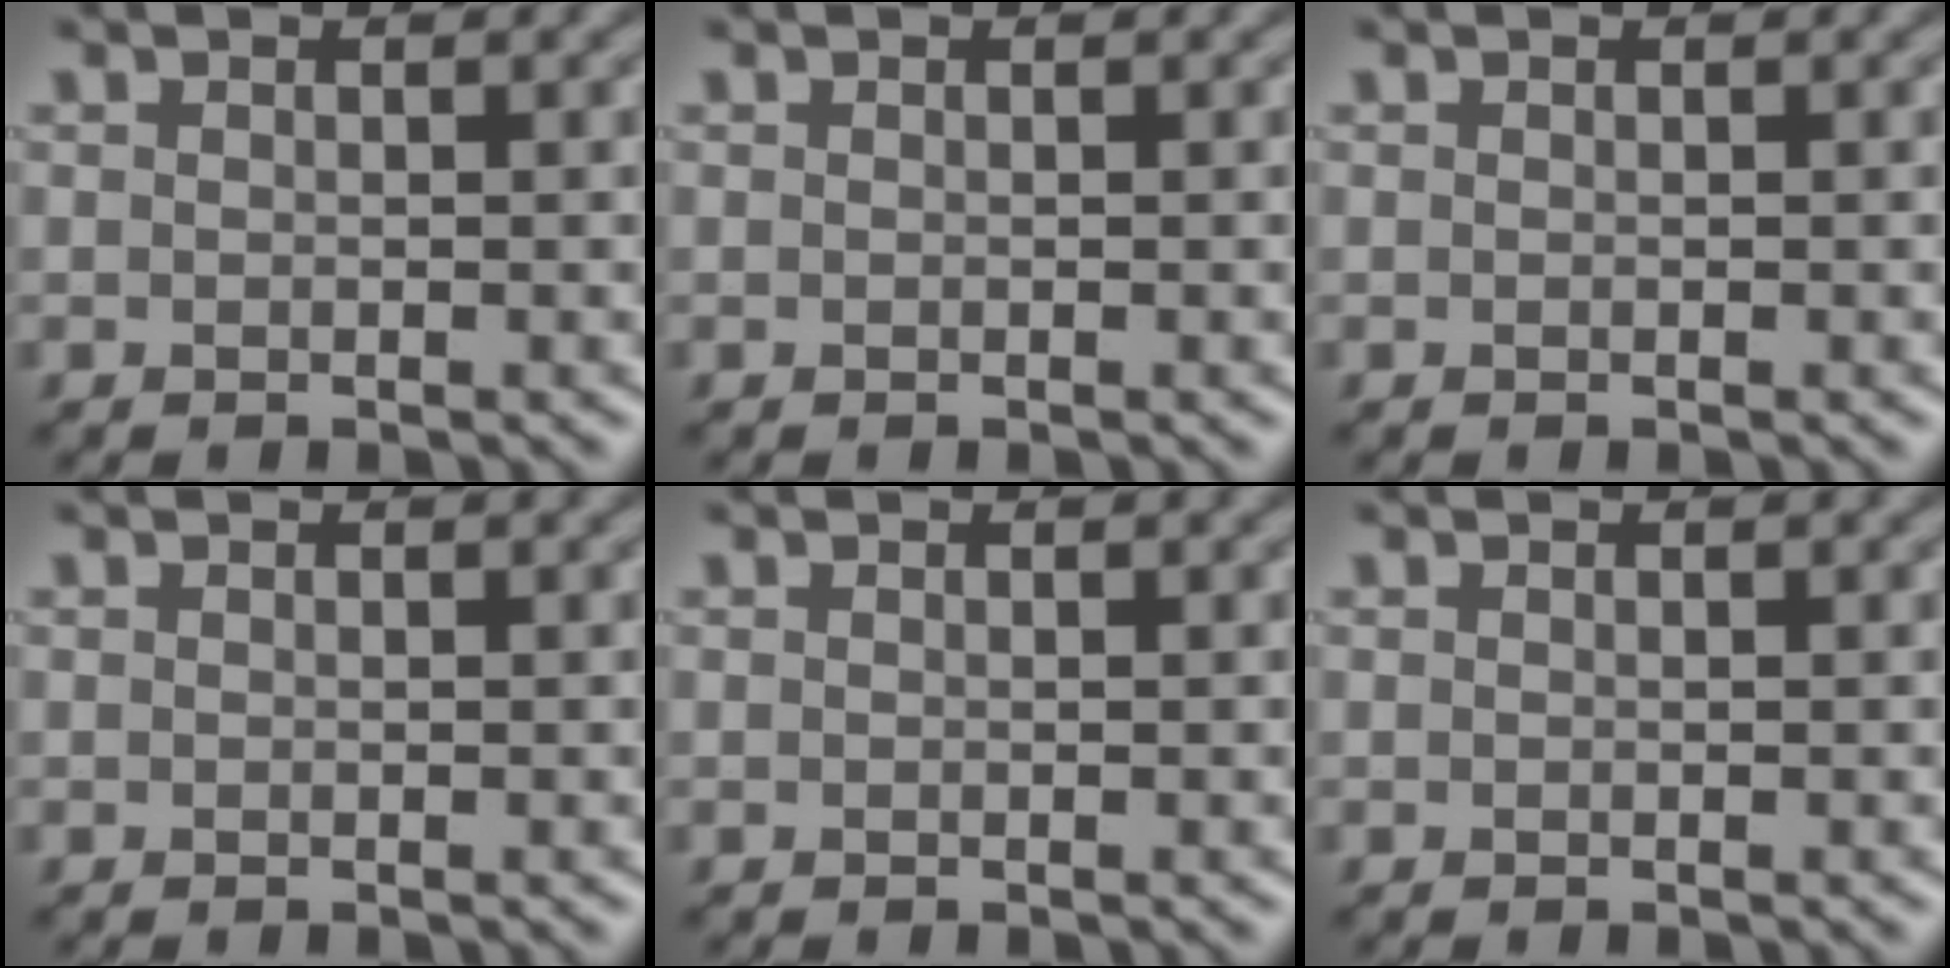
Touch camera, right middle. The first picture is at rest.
{"total": 0.0}
{"total": 0.0}
{"total": 0.0}
{"total": 0.0}
{"total": 0.0}